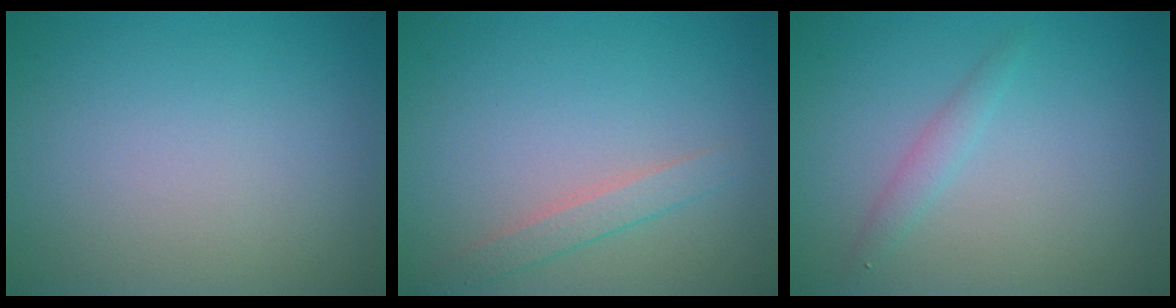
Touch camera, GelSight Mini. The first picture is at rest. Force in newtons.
{"total": 1.7, "press": 1.7, "slide": 0.1}
{"total": 1.3, "press": 1.3, "slide": 0.0}